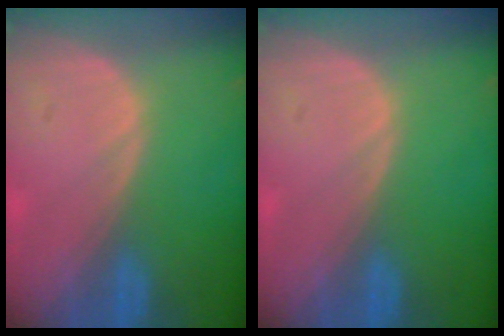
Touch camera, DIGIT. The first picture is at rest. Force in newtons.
{"total": 0.0}